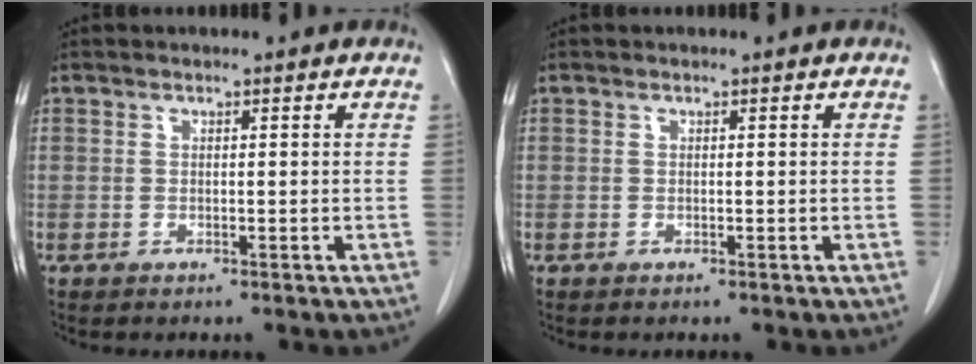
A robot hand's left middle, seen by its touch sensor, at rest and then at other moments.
{"total": 0.0}